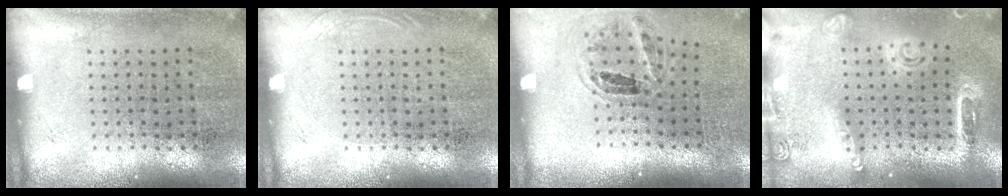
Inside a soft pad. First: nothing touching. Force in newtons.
{"total": 0.7, "press": 0.6, "slide": 0.2}
{"total": 1.1, "press": 1.0, "slide": 0.3}
{"total": 1.6, "press": 1.5, "slide": 0.5}